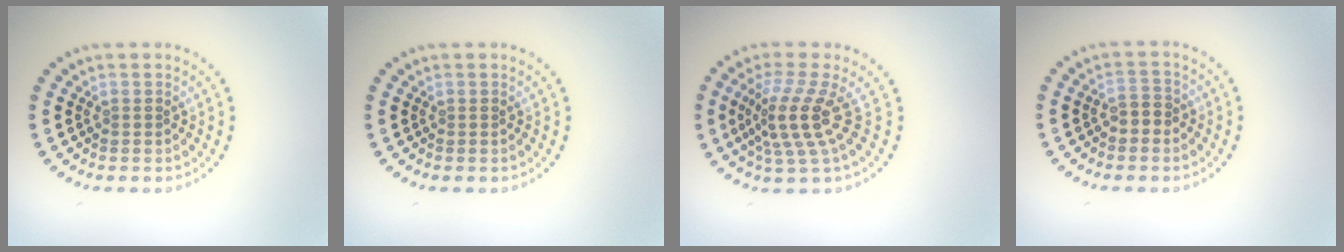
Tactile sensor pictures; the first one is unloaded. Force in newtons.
{"total": 0.0}
{"total": 4.2, "press": 2.8, "slide": 3.1}
{"total": 1.7, "press": 1.5, "slide": 0.7}